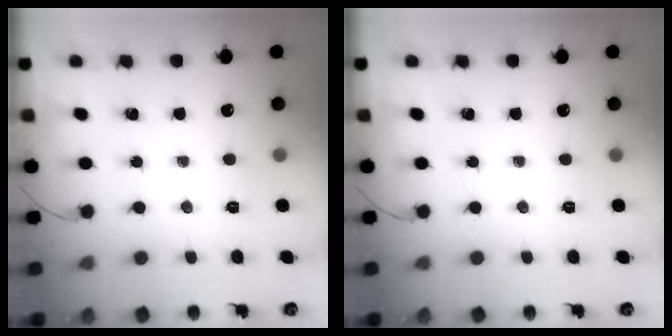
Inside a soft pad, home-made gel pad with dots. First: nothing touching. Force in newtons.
{"total": 0.0}